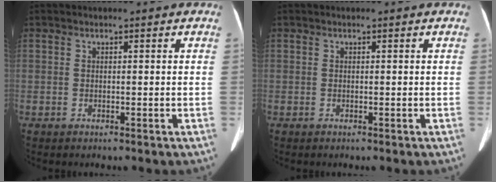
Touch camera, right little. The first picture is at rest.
{"total": 0.0}